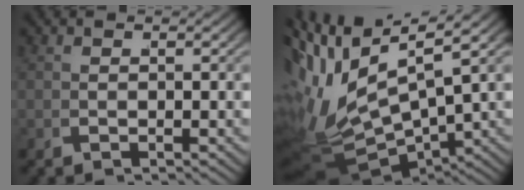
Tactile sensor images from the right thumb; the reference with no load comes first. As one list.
[{"total": 13.2, "force": [-0.3, 9.0, 9.6], "torque": [-0.223, -0.063, 0.029]}]